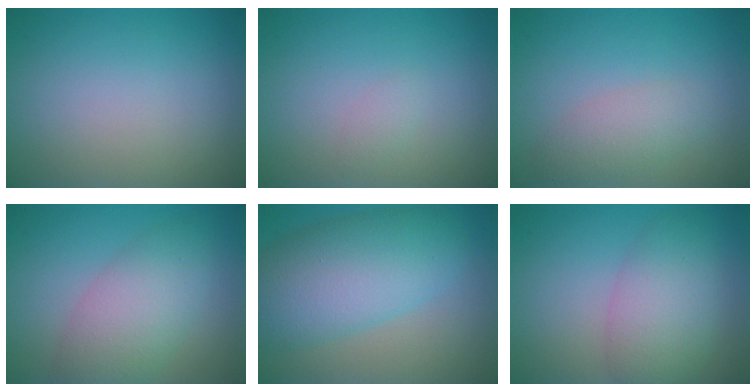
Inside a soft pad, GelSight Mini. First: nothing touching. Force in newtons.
{"total": 0.7, "press": 0.7, "slide": 0.0}
{"total": 2.5, "press": 2.5, "slide": 0.1}
{"total": 5.3, "press": 5.3, "slide": 0.2}
{"total": 8.6, "press": 8.6, "slide": 0.7}
{"total": 5.3, "press": 5.2, "slide": 0.2}